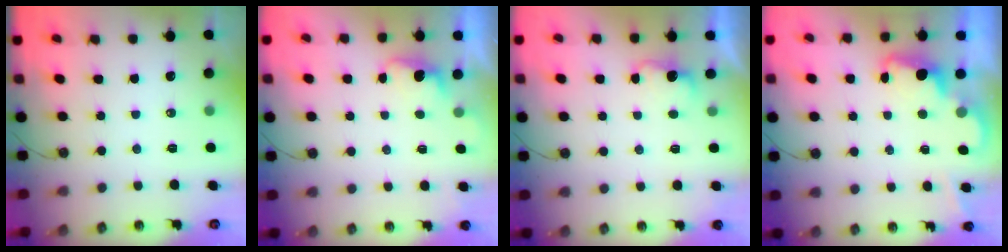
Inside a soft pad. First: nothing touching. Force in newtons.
{"total": 1.2, "press": 1.0, "slide": 0.8}
{"total": 3.6, "press": 3.4, "slide": 1.0}
{"total": 2.3, "press": 2.2, "slide": 0.5}